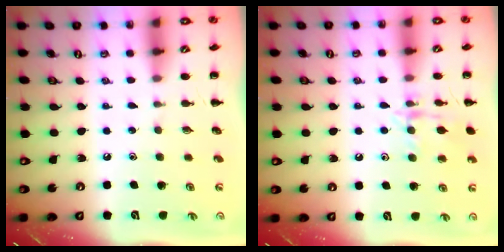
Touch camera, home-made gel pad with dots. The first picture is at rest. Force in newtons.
{"total": 11.2, "press": 11.1, "slide": 0.7}